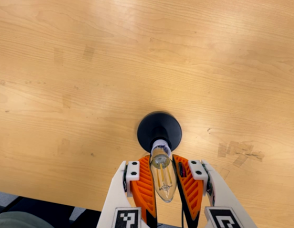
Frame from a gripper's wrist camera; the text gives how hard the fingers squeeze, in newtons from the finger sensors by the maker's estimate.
{"total": 19.0, "left": 19.9, "right": 18.2}